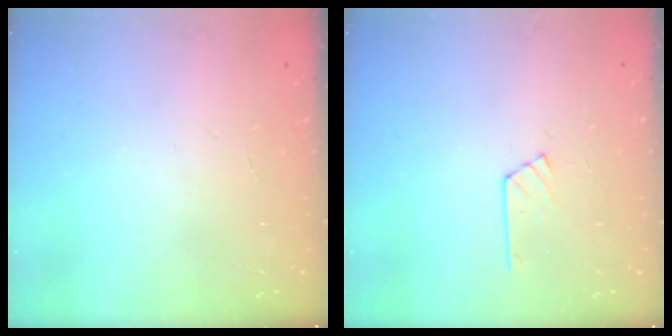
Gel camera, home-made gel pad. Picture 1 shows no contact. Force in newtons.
{"total": 5.7, "press": 5.7, "slide": 0.6}